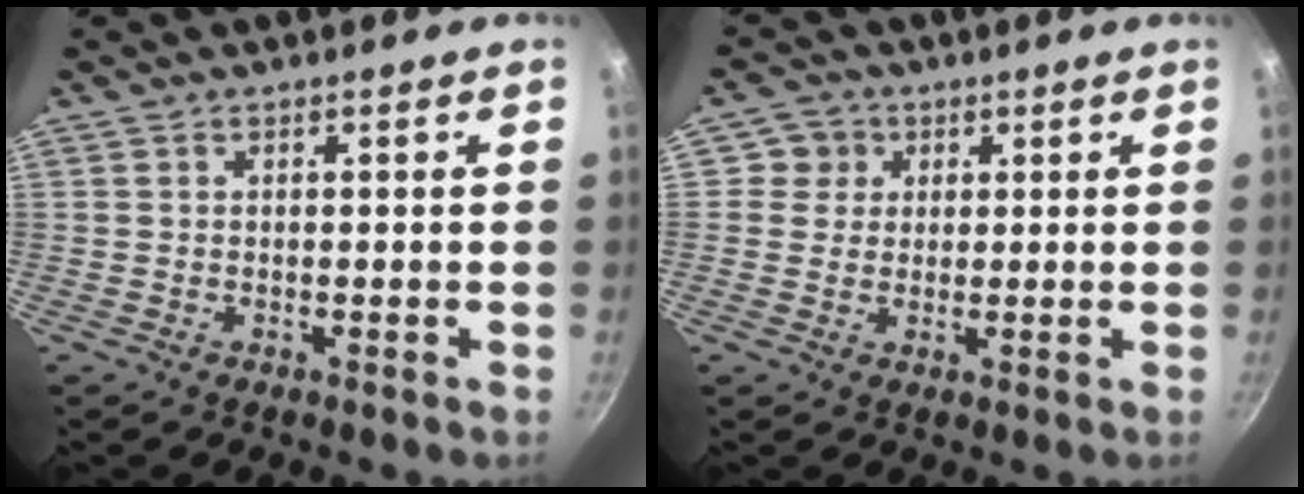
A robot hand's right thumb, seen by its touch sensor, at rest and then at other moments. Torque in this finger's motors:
{"motor_torque": [-0.34, -0.36, -0.32, 0.24, 0.04]}